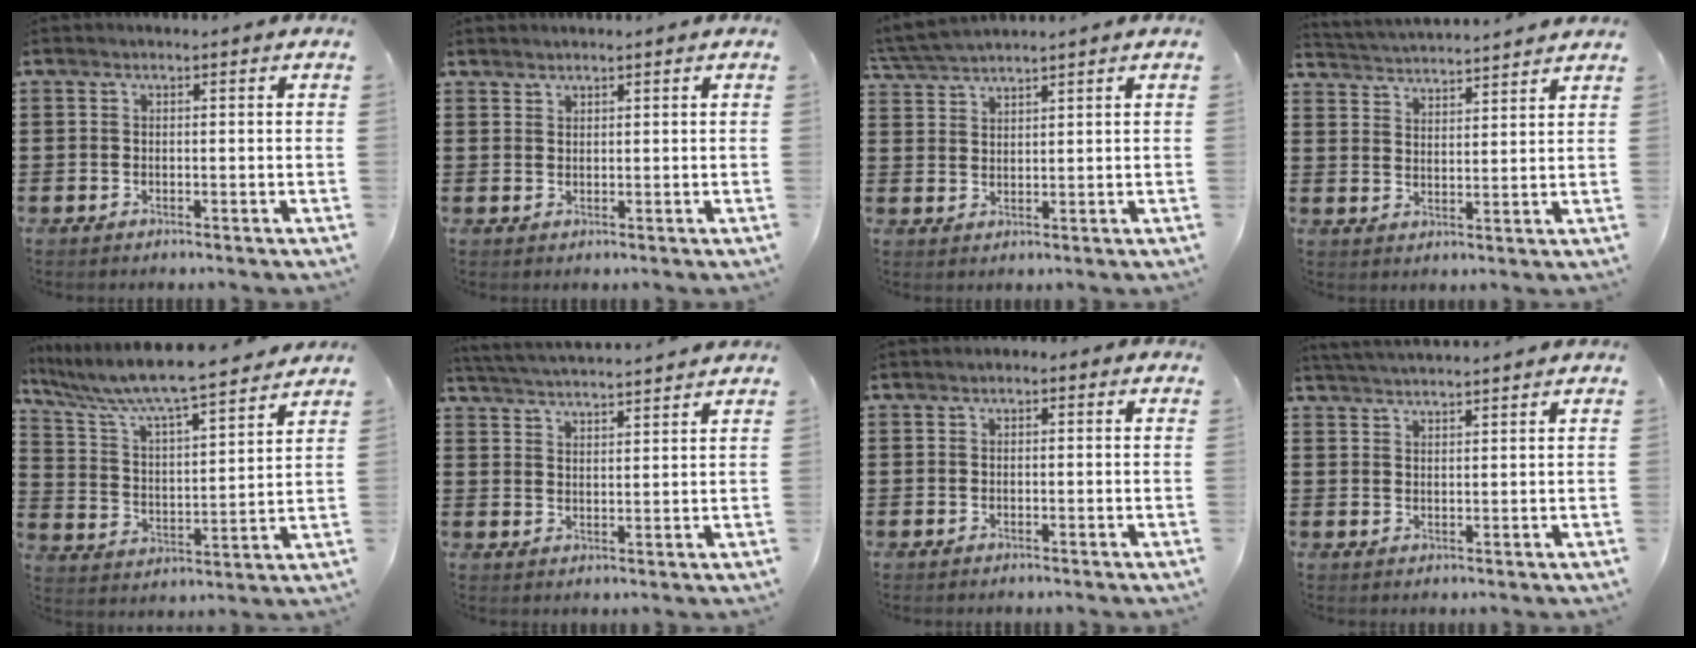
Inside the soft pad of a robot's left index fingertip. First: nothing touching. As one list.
[{"total": 1.3, "force": [1.3, 0.1, 0.0], "torque": [-0.002, -0.001, 0.027]}, {"total": 3.5, "force": [3.4, -0.1, 0.9], "torque": [-0.030, -0.006, 0.064]}, {"total": 3.5, "force": [3.4, -0.5, -0.3], "torque": [-0.009, -0.023, 0.058]}, {"total": 7.1, "force": [6.4, 0.2, 3.0], "torque": [-0.088, -0.047, 0.102]}, {"total": 3.8, "force": [3.7, -0.6, 0.2], "torque": [-0.020, -0.025, 0.063]}, {"total": 0.6, "force": [0.1, 0.5, 0.4], "torque": [-0.008, 0.005, 0.001]}, {"total": 3.1, "force": [3.0, -0.5, 0.2], "torque": [-0.013, -0.008, 0.057]}]